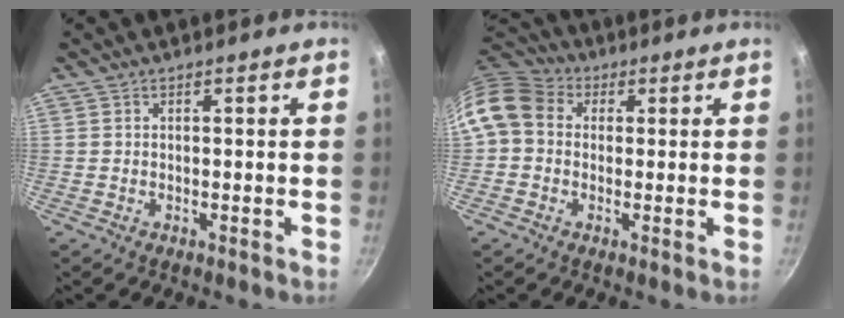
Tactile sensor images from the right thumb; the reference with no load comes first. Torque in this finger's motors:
{"motor_torque": [-0.40, 0.99, 0.91, -0.80, 0.22]}